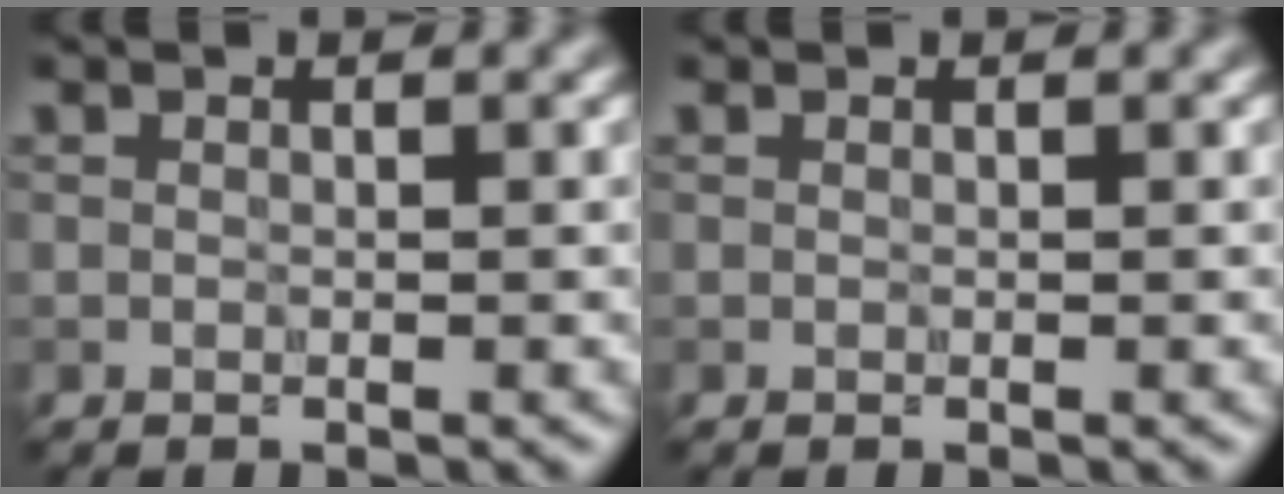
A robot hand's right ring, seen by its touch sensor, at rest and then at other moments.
{"total": 0.0}